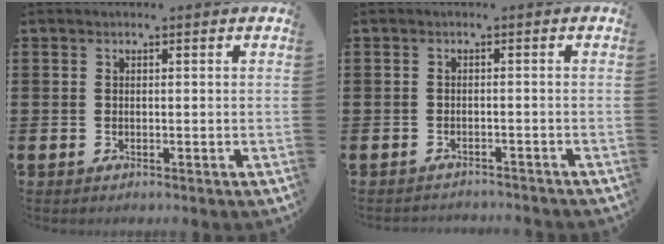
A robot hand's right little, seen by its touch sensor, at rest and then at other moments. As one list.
[{"total": 1.1, "force": [-1.1, -0.1, -0.1], "torque": [-0.002, 0.002, -0.023]}]